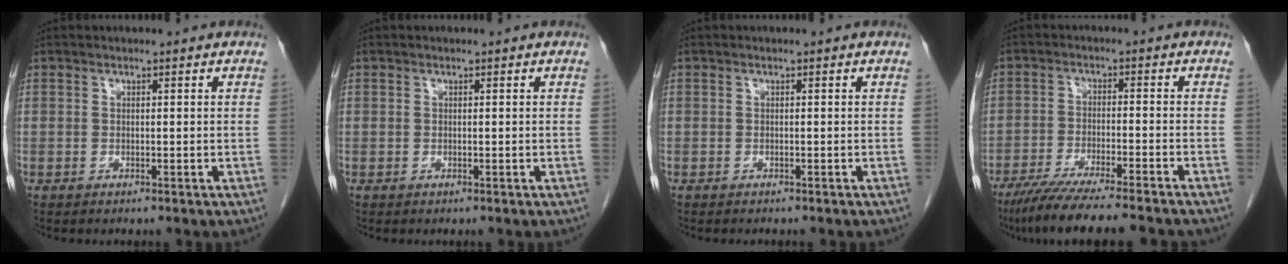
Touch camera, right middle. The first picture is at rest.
{"total": 0.0}
{"total": 2.3, "force": [-2.1, 0.3, 0.9], "torque": [-0.015, -0.003, -0.023]}
{"total": 13.7, "force": [-11.7, -0.1, 7.1], "torque": [-0.099, -0.036, -0.185]}